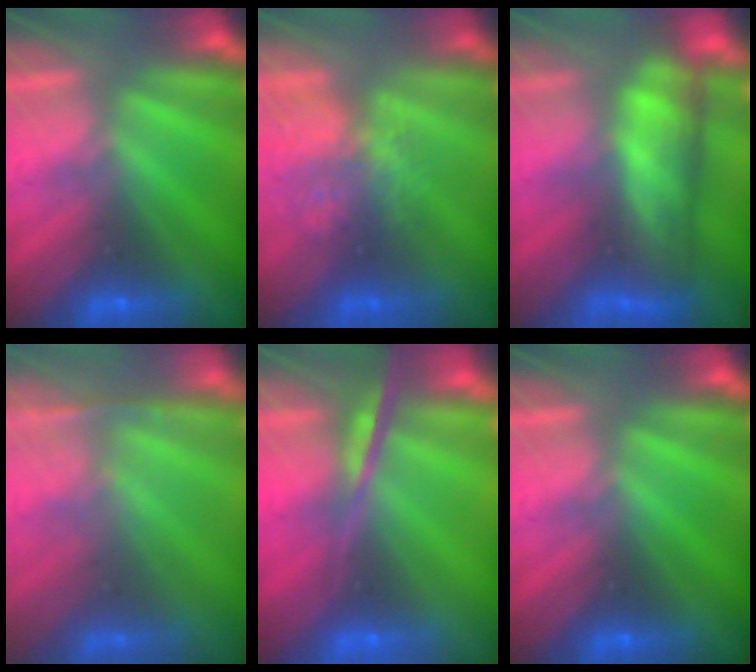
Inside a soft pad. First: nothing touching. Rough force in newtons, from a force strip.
{"total": 3.5}
{"total": 6.2}
{"total": 1.4}
{"total": 8.7}
{"total": 0.0}